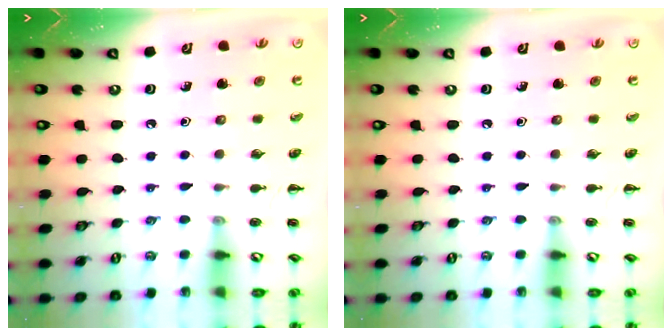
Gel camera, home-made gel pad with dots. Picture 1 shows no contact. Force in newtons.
{"total": 0.0}